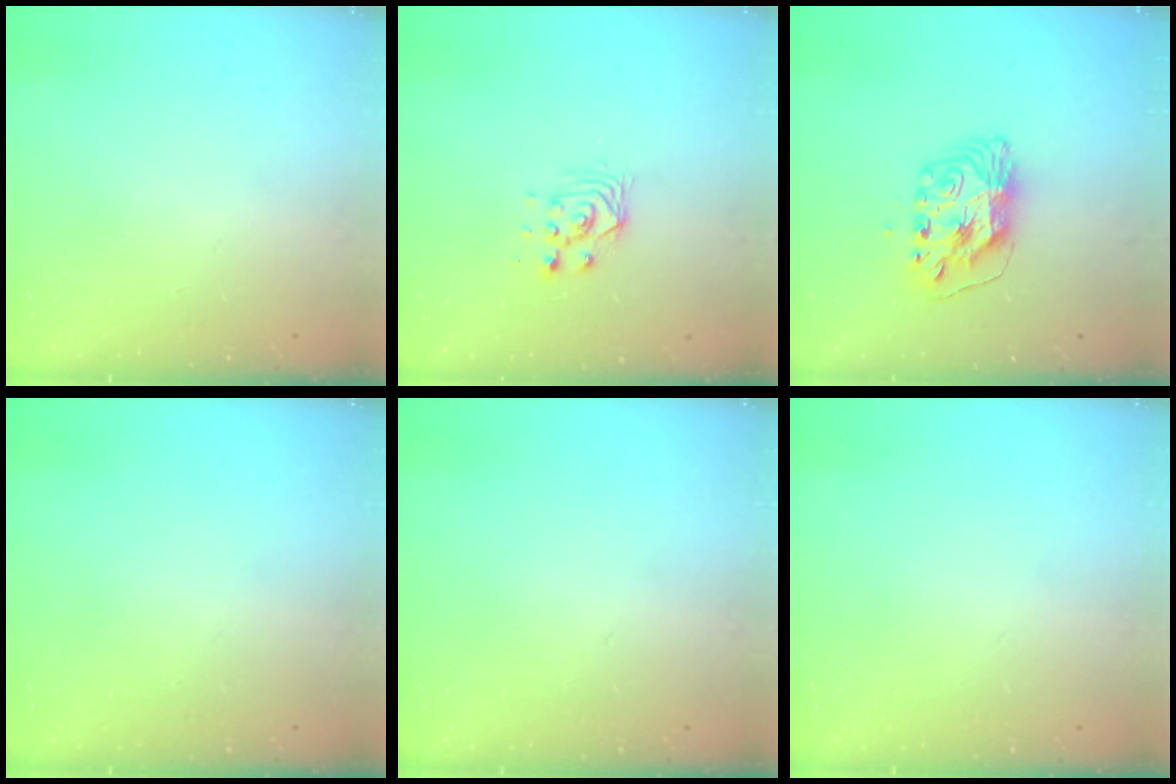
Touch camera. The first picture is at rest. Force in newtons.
{"total": 3.5, "press": 3.4, "slide": 0.8}
{"total": 9.2, "press": 9.2, "slide": 0.9}
{"total": 0.0}
{"total": 0.0}
{"total": 0.0}